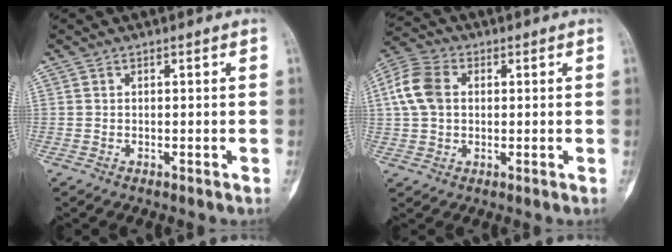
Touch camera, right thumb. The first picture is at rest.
{"total": 9.2, "force": [1.4, 6.7, 6.1], "torque": [-0.123, 0.021, 0.022]}